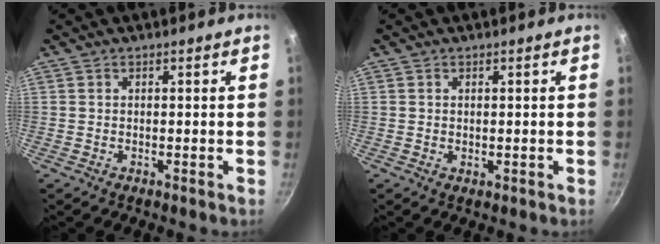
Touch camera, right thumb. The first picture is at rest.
{"total": 0.5, "force": [0.2, 0.4, 0.3], "torque": [-0.002, -0.005, 0.001]}